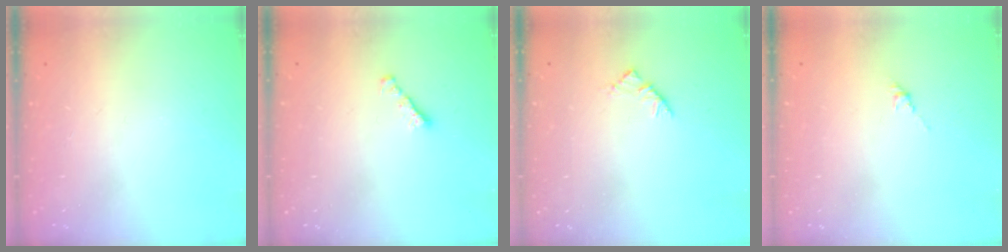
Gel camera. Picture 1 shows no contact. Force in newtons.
{"total": 1.6, "press": 1.5, "slide": 0.5}
{"total": 2.9, "press": 2.8, "slide": 0.7}
{"total": 3.3, "press": 3.2, "slide": 0.8}